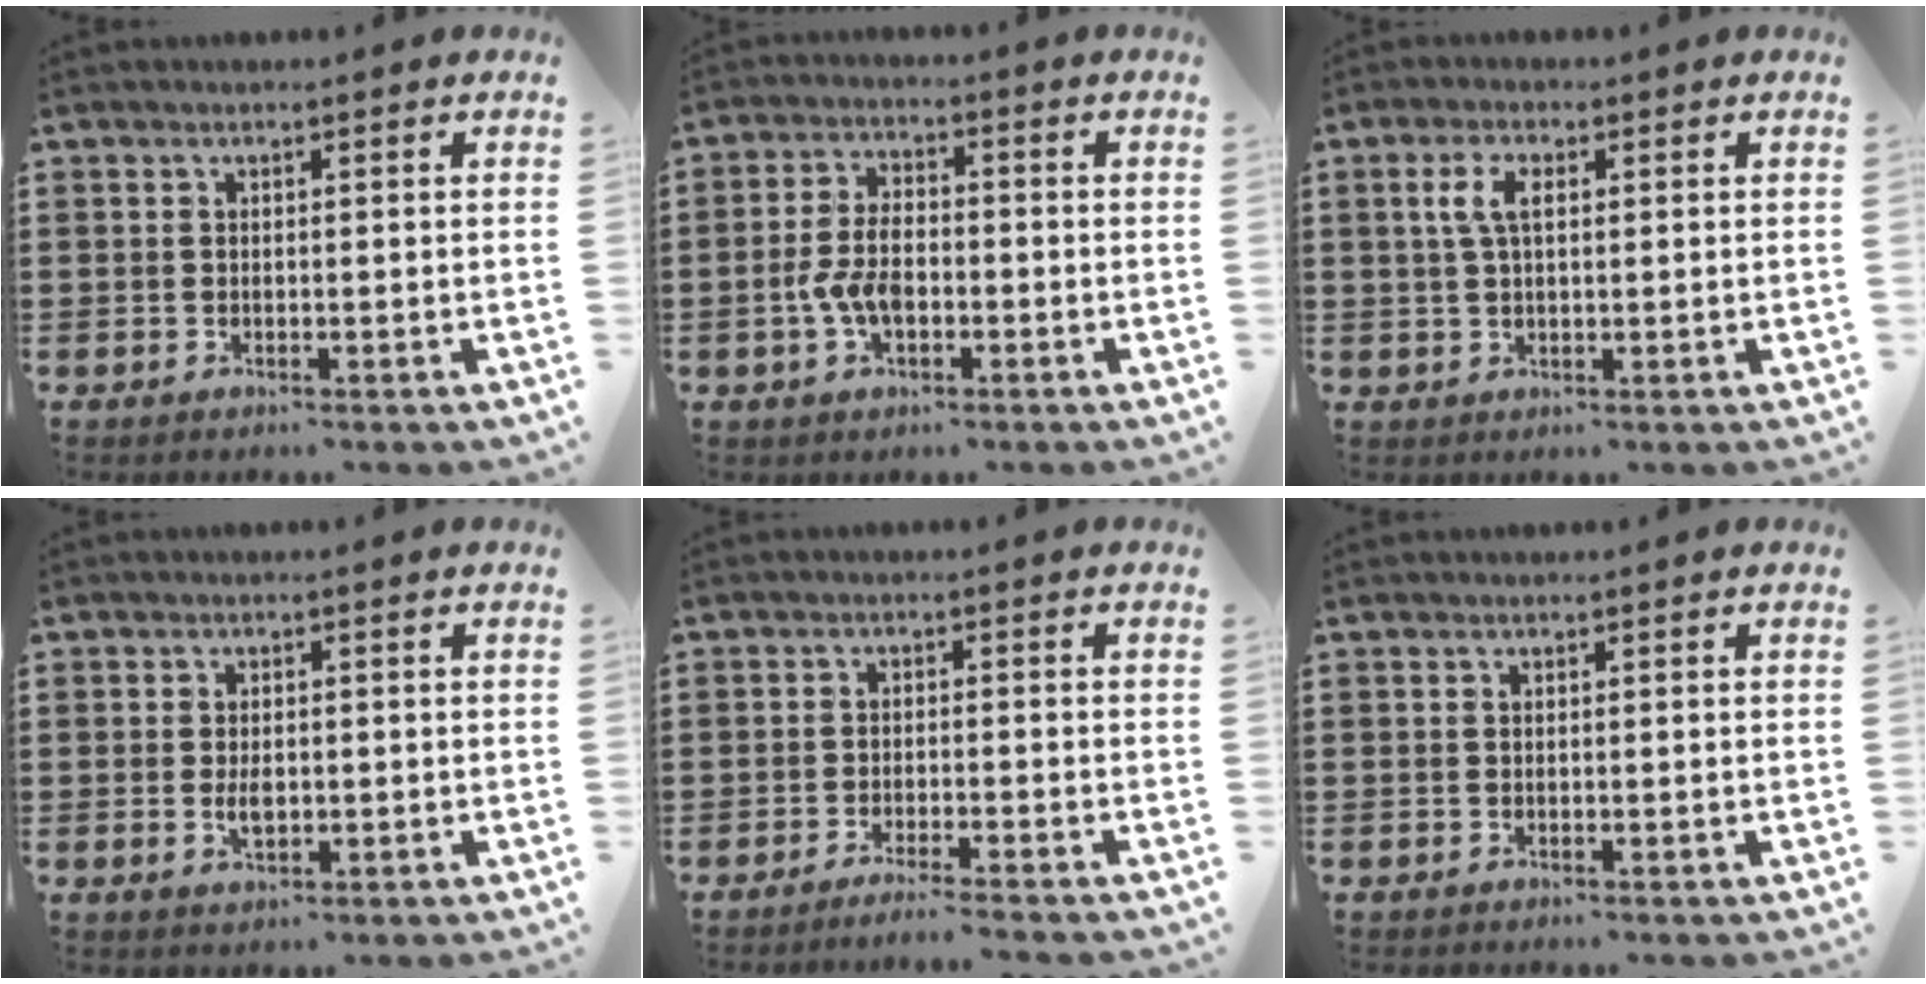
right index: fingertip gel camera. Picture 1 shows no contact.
{"total": 6.1, "force": [-1.6, 3.2, 4.9], "torque": [-0.120, -0.002, -0.037]}
{"total": 4.1, "force": [1.0, 1.8, 3.6], "torque": [-0.083, 0.008, 0.013]}
{"total": 2.4, "force": [-0.2, 1.3, 2.0], "torque": [-0.038, 0.002, -0.002]}
{"total": 2.3, "force": [-2.1, -0.6, 0.7], "torque": [-0.010, -0.001, -0.041]}
{"total": 0.0}